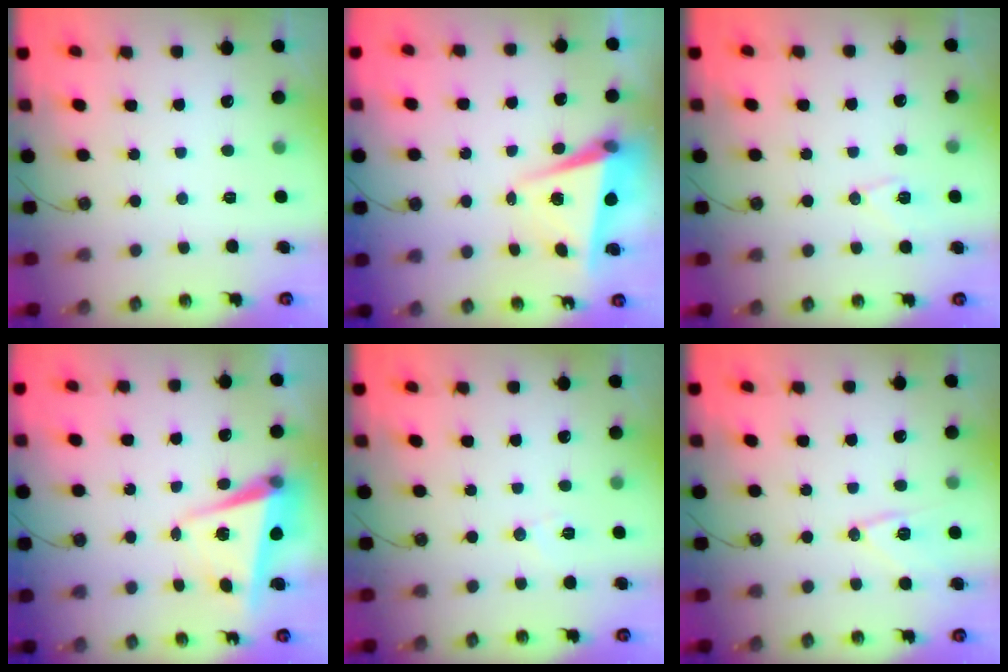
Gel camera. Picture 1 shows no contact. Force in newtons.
{"total": 5.4, "press": 5.3, "slide": 1.2}
{"total": 7.6, "press": 7.6, "slide": 0.4}
{"total": 5.4, "press": 5.3, "slide": 1.0}
{"total": 5.6, "press": 5.4, "slide": 1.3}
{"total": 11.5, "press": 11.5, "slide": 0.2}